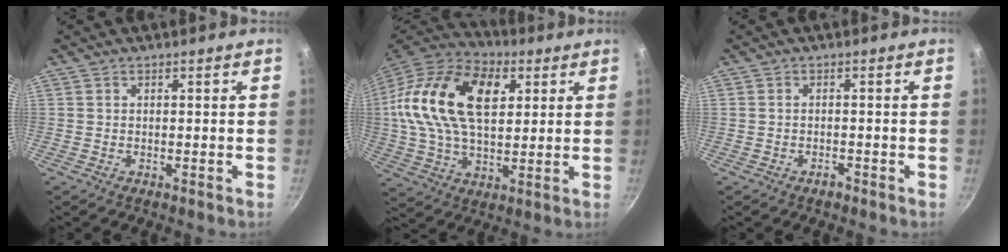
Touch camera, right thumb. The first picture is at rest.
{"total": 23.4, "force": [6.0, 14.0, 17.8], "torque": [-0.321, 0.010, 0.092]}
{"total": 1.4, "force": [-1.2, 0.5, 0.4], "torque": [-0.003, 0.015, -0.017]}